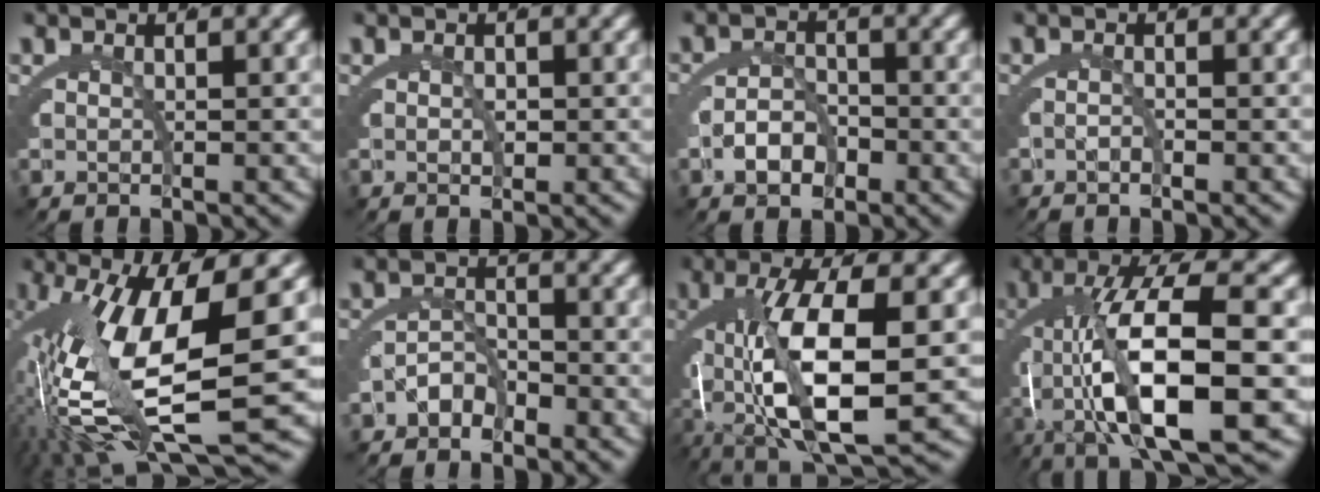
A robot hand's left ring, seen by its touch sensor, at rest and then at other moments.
{"total": 0.6, "force": [-0.1, 0.1, 0.6], "torque": [-0.012, -0.014, 0.006]}
{"total": 2.7, "force": [-1.5, 1.6, 1.6], "torque": [-0.017, -0.006, -0.025]}
{"total": 0.8, "force": [-0.7, -0.2, 0.4], "torque": [-0.009, -0.007, -0.012]}
{"total": 13.6, "force": [-2.3, 5.6, 12.2], "torque": [-0.238, -0.034, -0.006]}
{"total": 2.2, "force": [-1.8, 0.9, 1.0], "torque": [-0.015, -0.009, -0.032]}
{"total": 12.1, "force": [-2.2, 5.1, 10.7], "torque": [-0.226, -0.037, -0.003]}
{"total": 12.6, "force": [-2.4, 4.4, 11.6], "torque": [-0.220, -0.018, -0.016]}